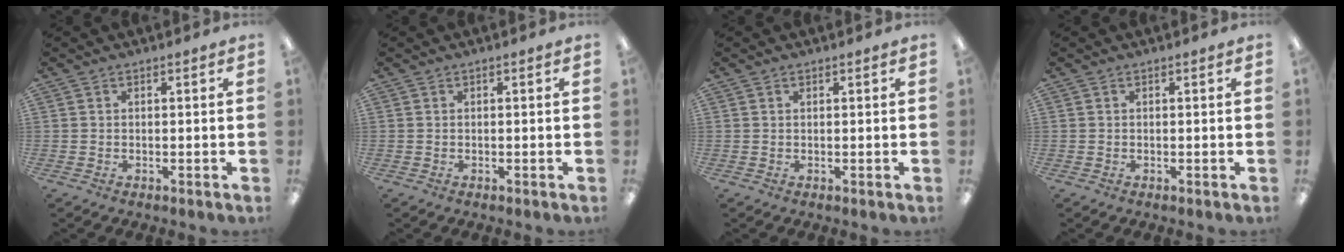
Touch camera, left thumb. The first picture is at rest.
{"total": 0.0}
{"total": 0.5, "force": [0.4, 0.2, 0.3], "torque": [-0.006, 0.002, 0.007]}
{"total": 0.0}